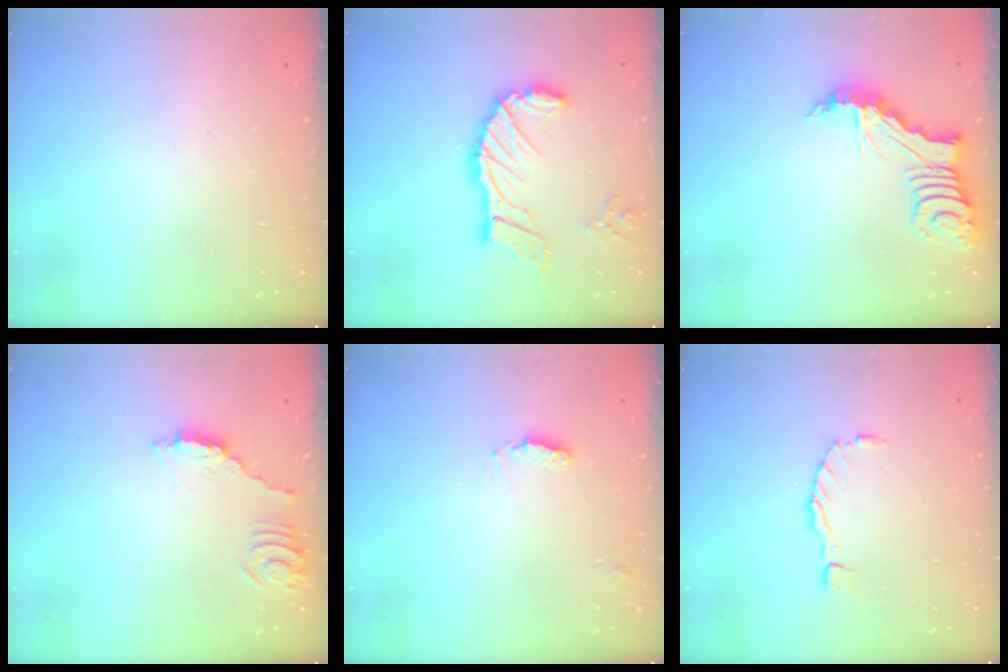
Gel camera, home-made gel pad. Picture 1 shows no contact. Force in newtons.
{"total": 14.8, "press": 14.7, "slide": 1.6}
{"total": 7.7, "press": 7.7, "slide": 0.6}
{"total": 3.0, "press": 3.0, "slide": 0.1}
{"total": 4.6, "press": 4.6, "slide": 0.7}
{"total": 0.0}